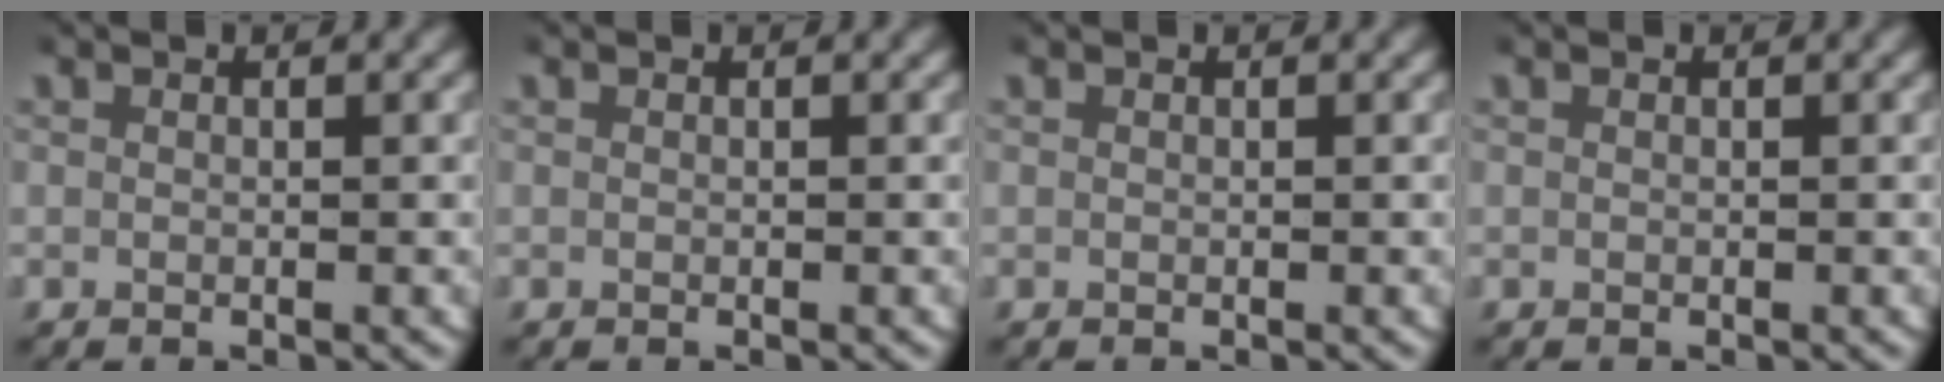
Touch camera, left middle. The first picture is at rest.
{"total": 0.0}
{"total": 0.0}
{"total": 0.0}